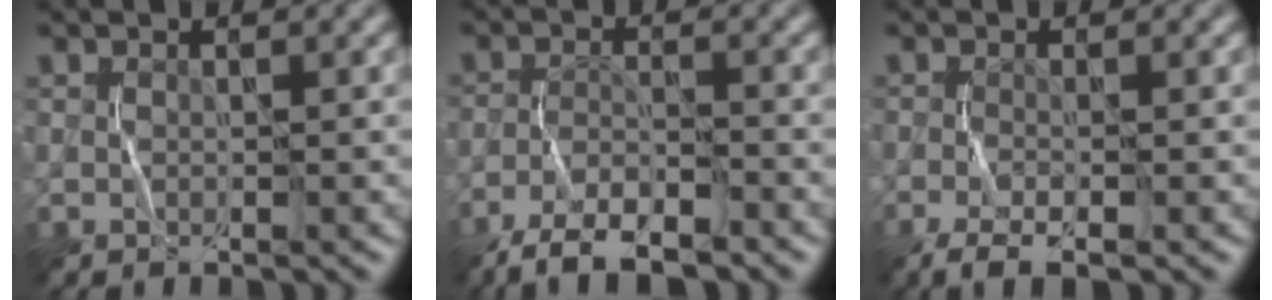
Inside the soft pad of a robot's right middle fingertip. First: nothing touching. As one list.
[{"total": 5.4, "force": [-4.5, 1.0, 2.7], "torque": [-0.045, -0.003, -0.088]}, {"total": 2.7, "force": [-1.6, 0.6, 2.1], "torque": [-0.044, -0.007, -0.033]}]